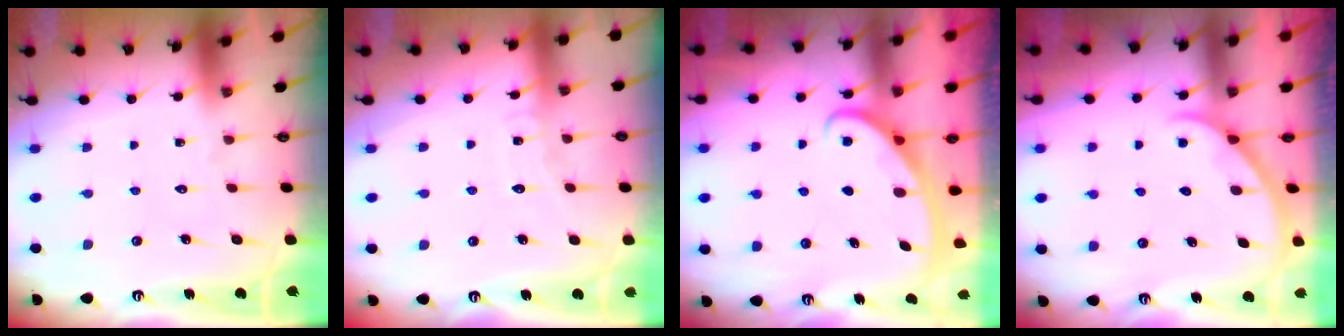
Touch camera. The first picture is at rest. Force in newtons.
{"total": 4.0, "press": 4.0, "slide": 0.4}
{"total": 2.8, "press": 2.8, "slide": 0.4}
{"total": 1.9, "press": 1.9, "slide": 0.2}